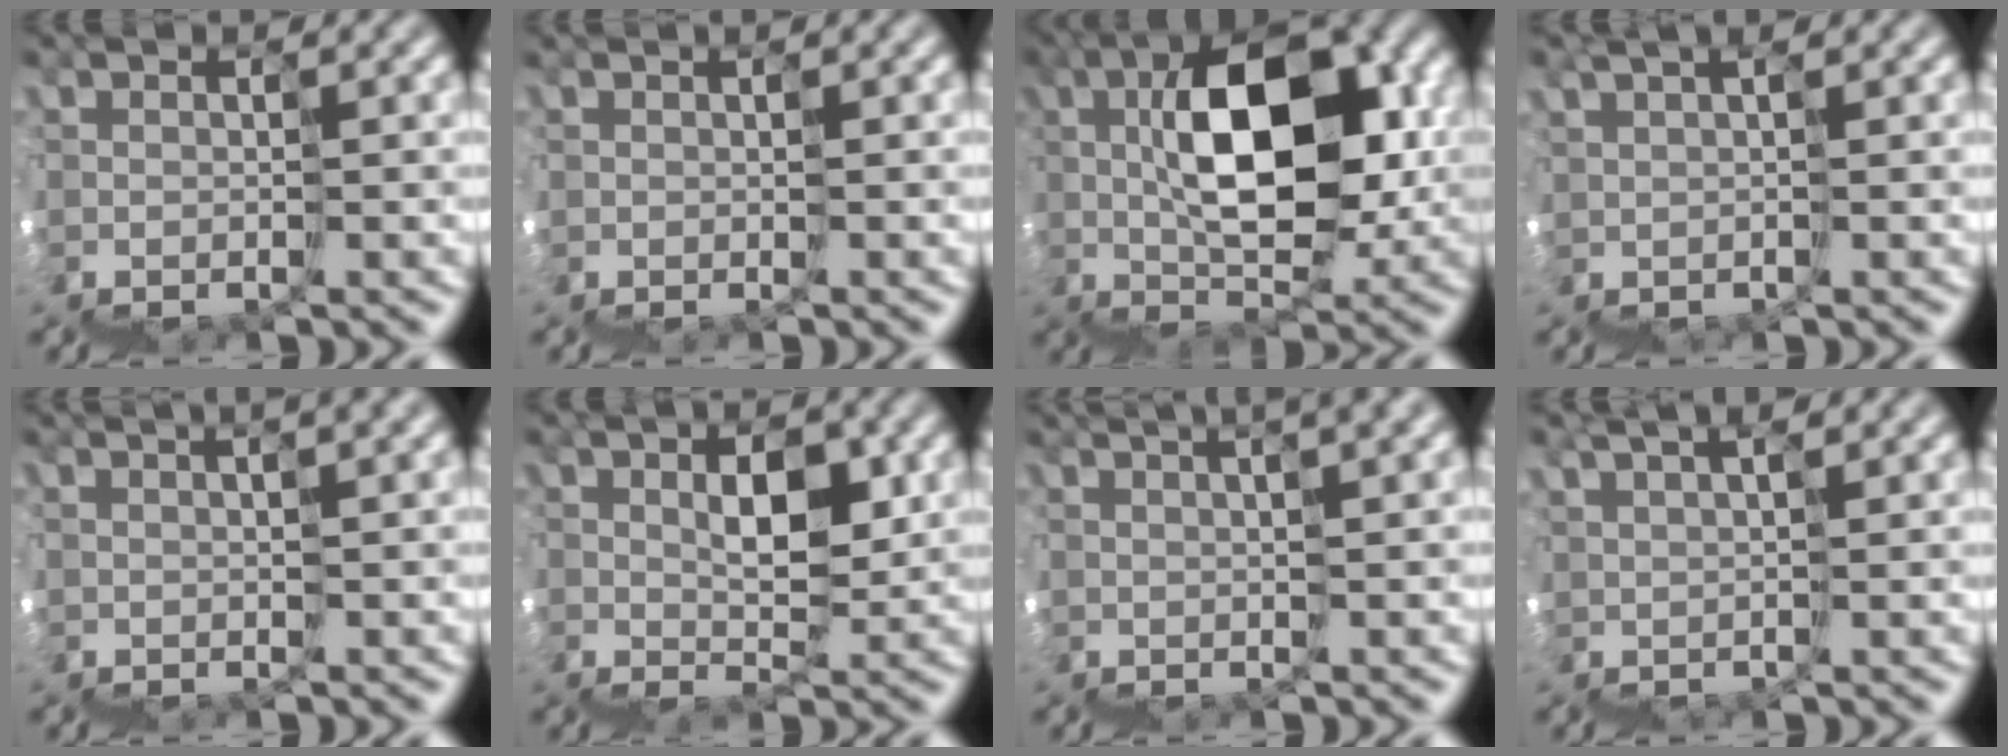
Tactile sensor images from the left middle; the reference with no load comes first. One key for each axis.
{"total": 0.6, "fx": 0.5, "fy": 0.3, "fz": 0.0, "tx": 0.005, "ty": 0.006, "tz": 0.009}
{"total": 7.1, "fx": 2.8, "fy": 3.4, "fz": 5.6, "tx": -0.071, "ty": 0.048, "tz": 0.031}
{"total": 2.5, "fx": 2.2, "fy": -0.7, "fz": -0.9, "tx": 0.010, "ty": 0.024, "tz": 0.037}
{"total": 3.3, "fx": 2.5, "fy": 0.7, "fz": 2.1, "tx": -0.004, "ty": 0.031, "tz": 0.048}
{"total": 3.0, "fx": 2.5, "fy": 1.0, "fz": 1.1, "tx": -0.007, "ty": 0.037, "tz": 0.036}
{"total": 6.8, "fx": 4.5, "fy": 1.7, "fz": 4.8, "tx": -0.046, "ty": 0.054, "tz": 0.081}
{"total": 3.9, "fx": 3.6, "fy": -1.0, "fz": -1.3, "tx": 0.016, "ty": 0.030, "tz": 0.062}